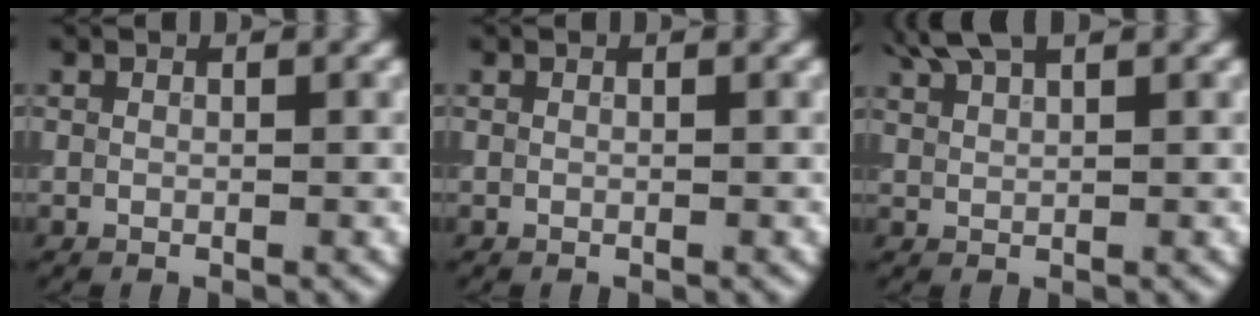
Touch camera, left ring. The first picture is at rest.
{"total": 0.0}
{"total": 3.5, "force": [2.9, 0.8, 1.9], "torque": [-0.034, 0.009, 0.051]}